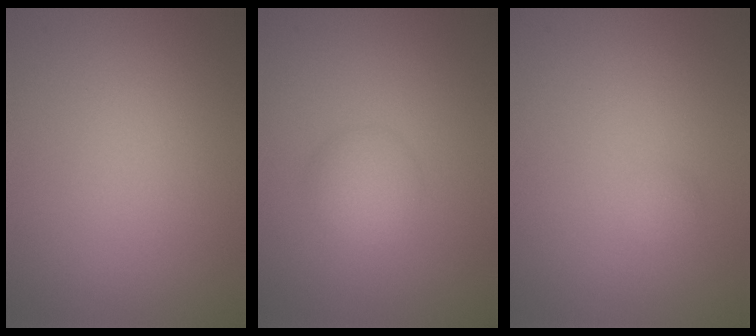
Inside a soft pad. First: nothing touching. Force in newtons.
{"total": 2.5, "press": 2.5, "slide": 0.1}
{"total": 0.6, "press": 0.6, "slide": 0.1}